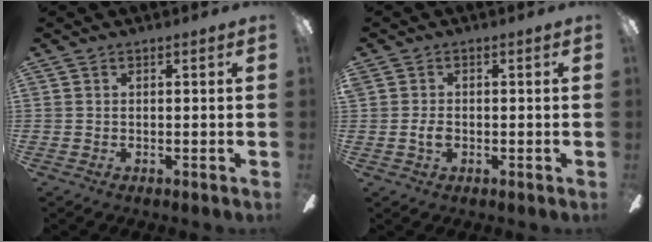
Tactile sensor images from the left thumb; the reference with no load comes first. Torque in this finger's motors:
{"motor_torque": [0.55, 0.53, 0.73, 0.30, 0.09]}